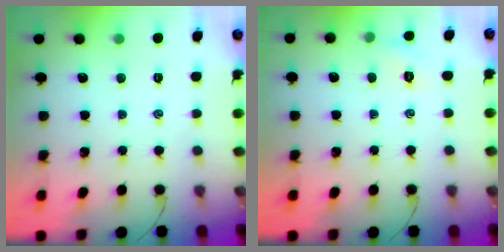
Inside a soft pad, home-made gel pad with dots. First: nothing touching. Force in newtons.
{"total": 5.6, "press": 5.3, "slide": 1.6}